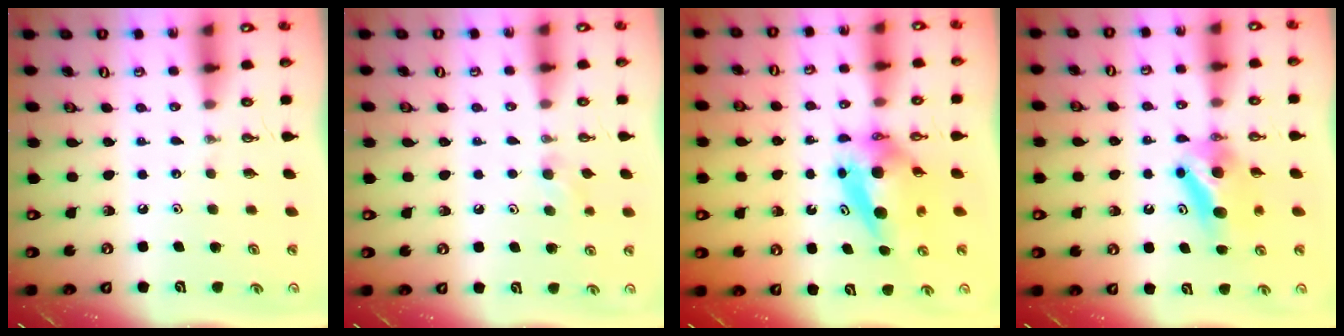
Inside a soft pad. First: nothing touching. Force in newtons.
{"total": 5.1, "press": 5.1, "slide": 0.7}
{"total": 6.5, "press": 6.5, "slide": 0.5}
{"total": 8.1, "press": 5.8, "slide": 5.7}